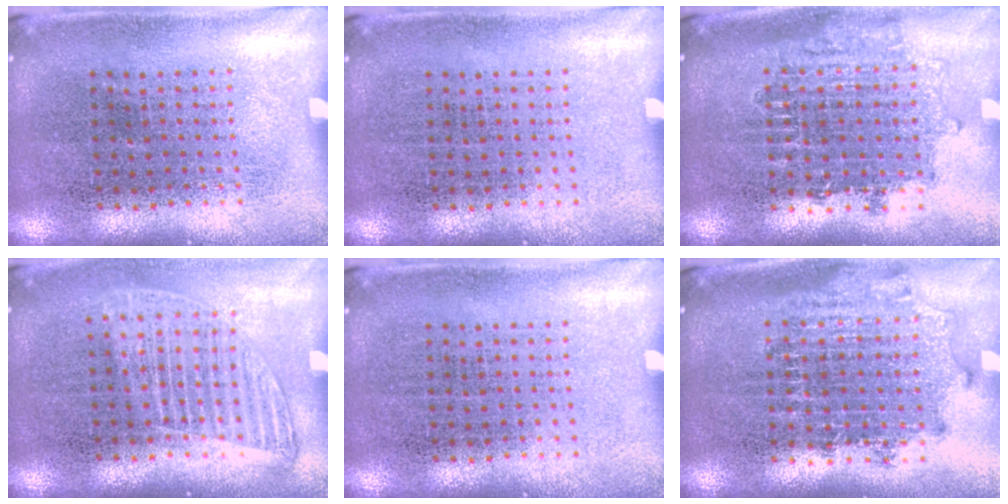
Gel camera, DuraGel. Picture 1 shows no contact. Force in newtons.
{"total": 0.0}
{"total": 1.6, "press": 1.3, "slide": 0.9}
{"total": 1.3, "press": 1.1, "slide": 0.6}
{"total": 0.0}
{"total": 1.8, "press": 1.5, "slide": 1.1}